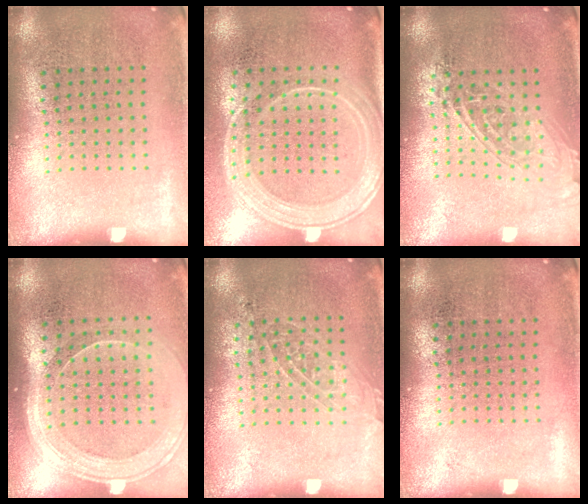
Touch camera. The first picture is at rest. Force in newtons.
{"total": 2.1, "press": 1.8, "slide": 1.1}
{"total": 1.6, "press": 1.3, "slide": 0.9}
{"total": 1.8, "press": 1.7, "slide": 0.8}
{"total": 1.1, "press": 1.0, "slide": 0.3}
{"total": 0.0}